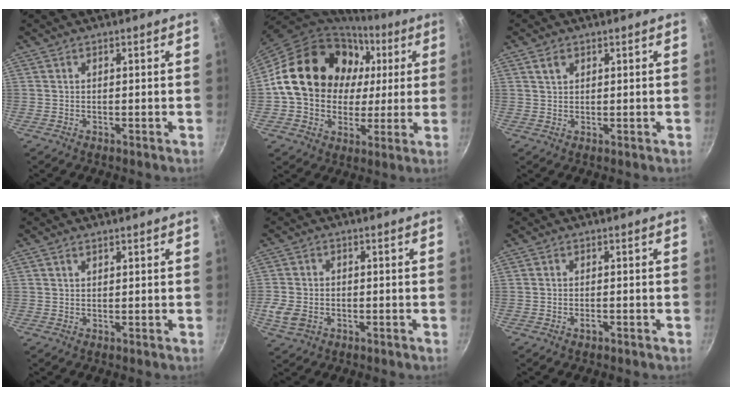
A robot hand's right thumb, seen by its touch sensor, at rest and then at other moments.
{"total": 22.9, "force": [4.6, 18.7, 12.4], "torque": [-0.187, 0.027, 0.083]}
{"total": 2.1, "force": [1.2, 1.2, 1.1], "torque": [-0.015, -0.001, 0.022]}
{"total": 0.9, "force": [0.6, 0.5, 0.5], "torque": [-0.006, 0.001, 0.010]}
{"total": 5.7, "force": [-1.8, 4.4, 3.3], "torque": [-0.070, 0.007, -0.031]}
{"total": 1.2, "force": [-0.8, 0.5, 0.7], "torque": [-0.016, 0.007, -0.015]}